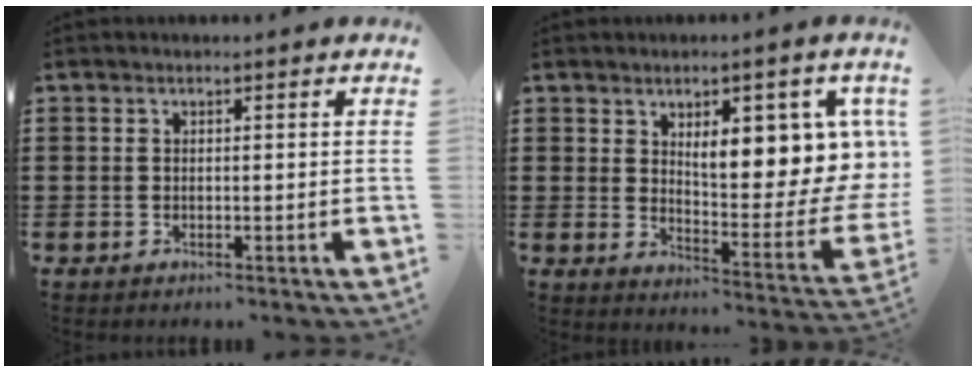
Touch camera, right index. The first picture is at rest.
{"total": 10.6, "force": [4.9, 4.2, 8.4], "torque": [-0.110, -0.040, 0.075]}